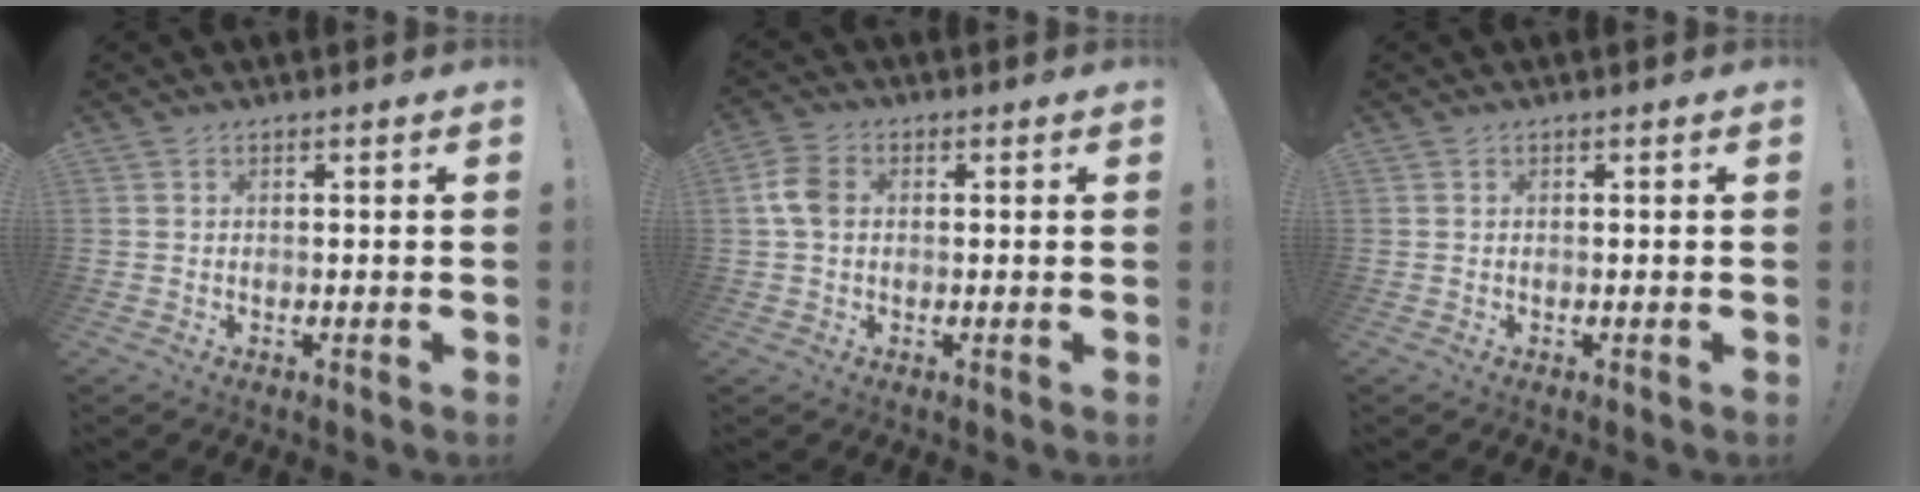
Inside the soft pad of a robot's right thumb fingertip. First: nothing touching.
{"total": 6.7, "force": [0.7, 4.8, 4.7], "torque": [-0.096, 0.011, 0.016]}
{"total": 0.0}